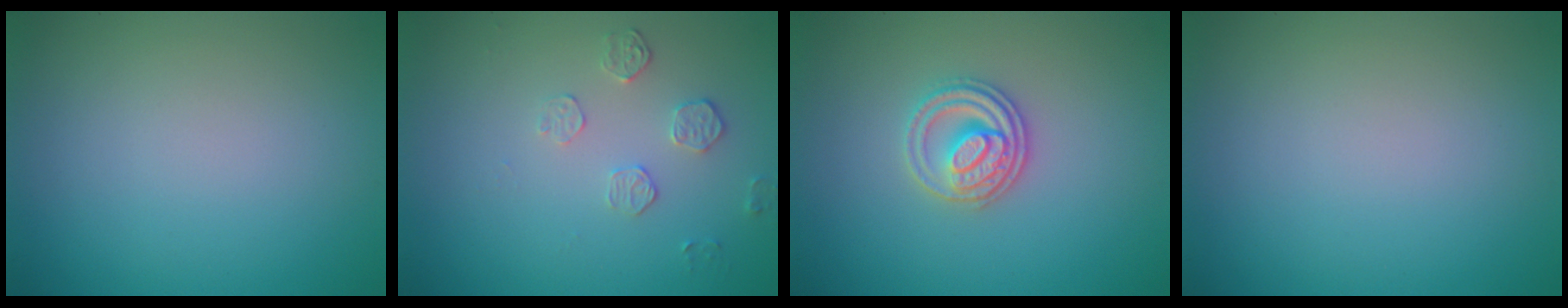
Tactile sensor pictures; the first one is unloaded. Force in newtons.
{"total": 1.7, "press": 1.0, "slide": 1.4}
{"total": 3.0, "press": 2.8, "slide": 0.9}
{"total": 0.0}